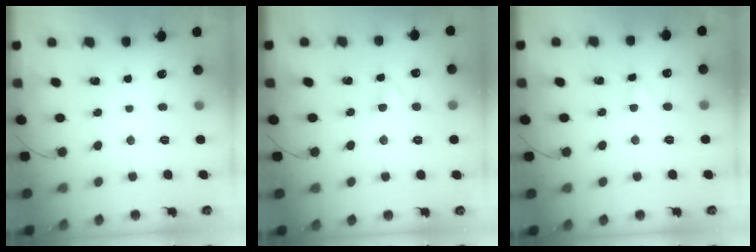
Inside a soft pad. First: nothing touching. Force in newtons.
{"total": 2.3, "press": 2.1, "slide": 1.0}
{"total": 2.7, "press": 2.5, "slide": 1.2}